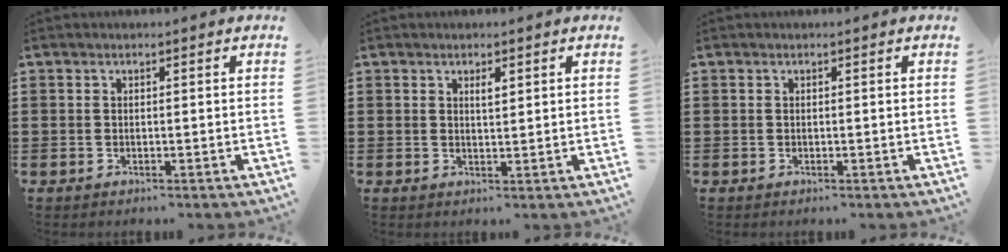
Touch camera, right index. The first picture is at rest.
{"total": 1.4, "force": [0.7, 0.5, 1.1], "torque": [-0.015, 0.001, 0.009]}
{"total": 0.0}